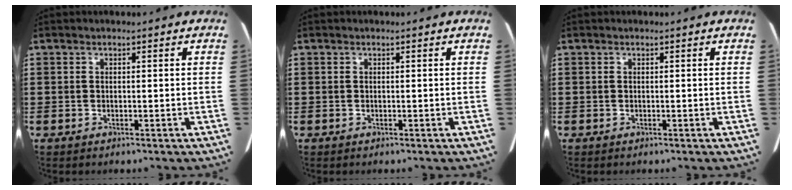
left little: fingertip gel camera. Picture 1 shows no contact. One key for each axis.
{"total": 0.0}
{"total": 0.0}